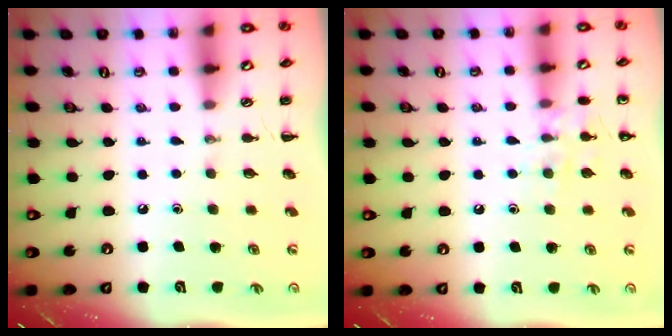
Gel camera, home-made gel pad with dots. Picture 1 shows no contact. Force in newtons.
{"total": 8.3, "press": 8.1, "slide": 1.5}